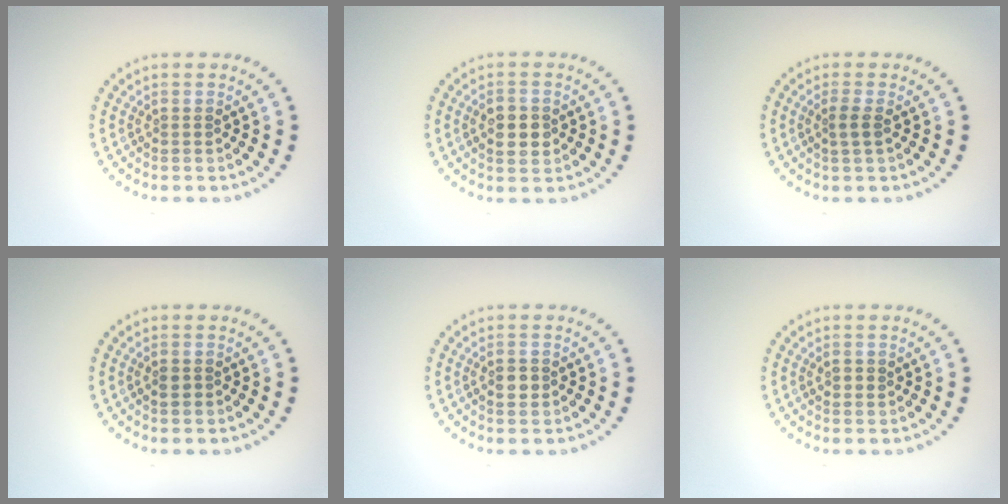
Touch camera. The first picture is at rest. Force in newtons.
{"total": 2.9, "press": 2.9, "slide": 0.1}
{"total": 1.2, "press": 1.1, "slide": 0.6}
{"total": 1.0, "press": 0.9, "slide": 0.3}
{"total": 1.6, "press": 1.6, "slide": 0.2}
{"total": 1.0, "press": 0.9, "slide": 0.3}